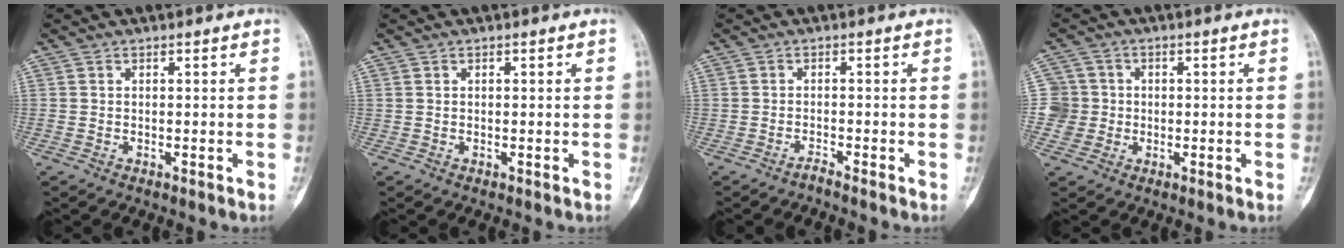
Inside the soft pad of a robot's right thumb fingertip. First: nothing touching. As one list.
[{"total": 0.0}, {"total": 1.1, "force": [-1.1, -0.2, 0.3], "torque": [-0.011, 0.004, -0.022]}, {"total": 5.5, "force": [-0.5, 5.4, 0.1], "torque": [0.026, 0.013, -0.015]}]